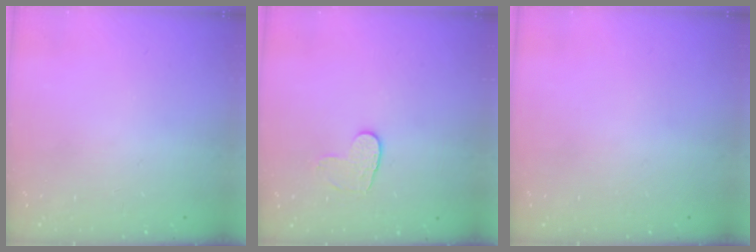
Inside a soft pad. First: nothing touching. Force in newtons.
{"total": 5.8, "press": 5.7, "slide": 0.5}
{"total": 0.0}